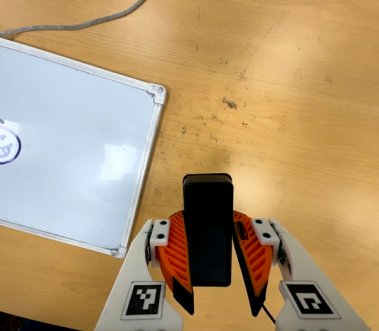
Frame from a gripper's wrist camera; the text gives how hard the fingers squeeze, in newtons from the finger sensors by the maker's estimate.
{"total": 9.6, "left": 7.9, "right": 11.3}